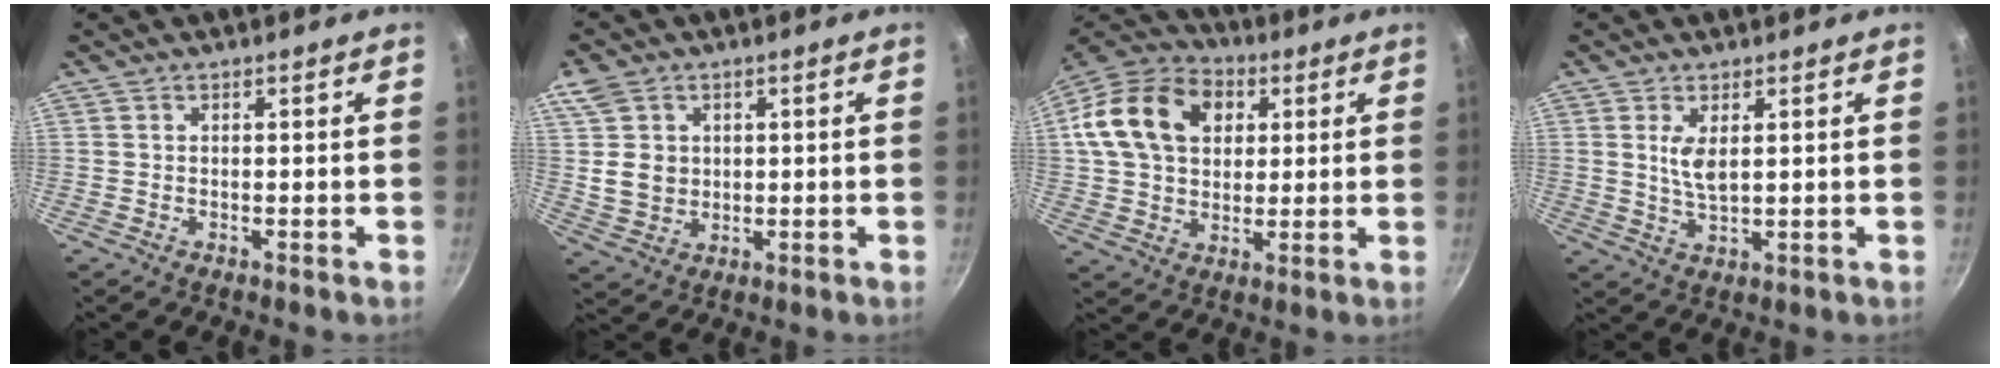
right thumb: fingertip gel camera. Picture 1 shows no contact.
{"total": 7.7, "force": [2.0, 6.4, 3.8], "torque": [-0.051, -0.014, 0.040]}
{"total": 19.4, "force": [5.1, 14.2, 12.2], "torque": [-0.201, 0.017, 0.078]}
{"total": 4.4, "force": [1.3, 1.9, 3.8], "torque": [-0.068, -0.016, 0.028]}